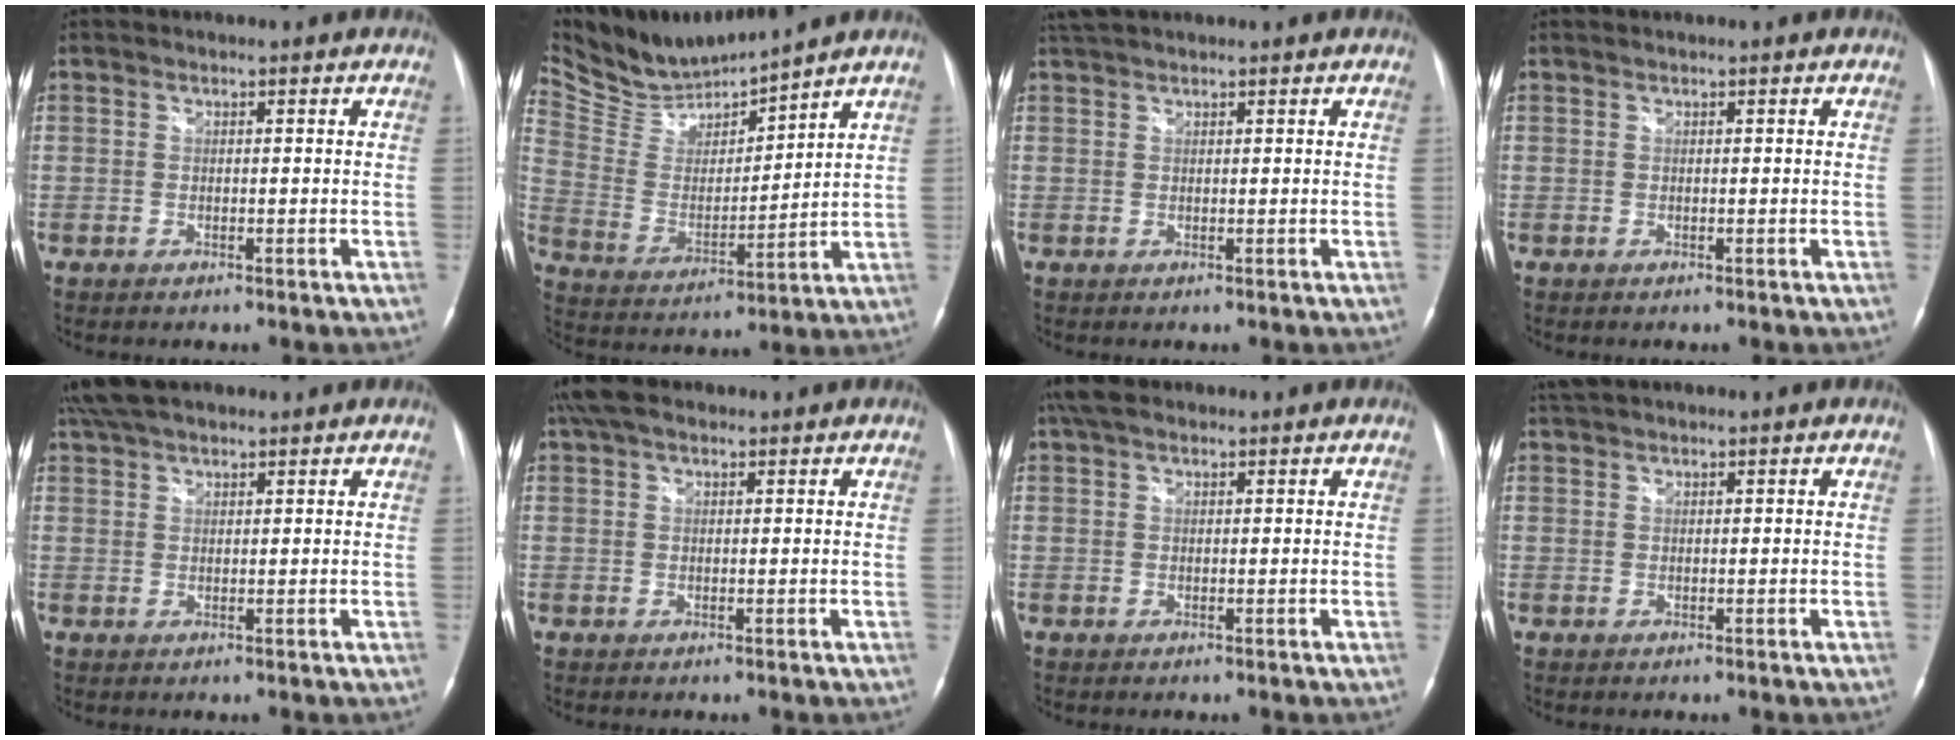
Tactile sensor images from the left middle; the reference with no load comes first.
{"total": 11.6, "force": [11.4, 0.3, 2.0], "torque": [-0.058, 0.001, 0.238]}
{"total": 2.8, "force": [2.6, 0.5, 1.1], "torque": [-0.026, 0.027, 0.050]}
{"total": 0.0}
{"total": 6.7, "force": [5.7, 1.3, 3.1], "torque": [-0.060, 0.039, 0.106]}
{"total": 4.6, "force": [3.3, 2.0, 2.5], "torque": [-0.056, 0.035, 0.064]}
{"total": 3.8, "force": [2.8, 1.6, 2.0], "torque": [-0.047, 0.029, 0.054]}
{"total": 2.2, "force": [2.0, 0.3, 0.8], "torque": [-0.020, 0.025, 0.040]}